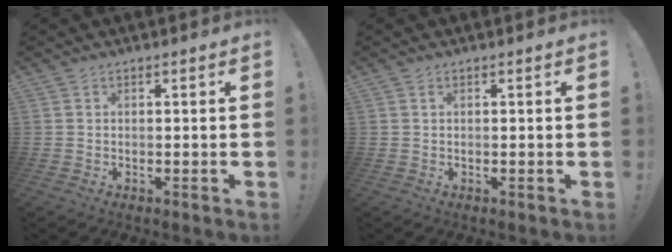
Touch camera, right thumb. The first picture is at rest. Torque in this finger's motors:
{"motor_torque": [-0.13, -0.03, 0.18, 0.00, 0.00]}